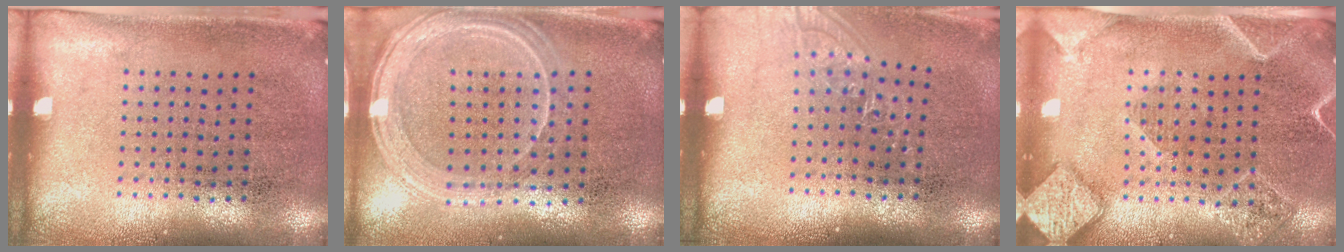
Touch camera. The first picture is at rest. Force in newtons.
{"total": 1.3, "press": 1.3, "slide": 0.1}
{"total": 1.0, "press": 0.9, "slide": 0.3}
{"total": 2.4, "press": 2.2, "slide": 0.9}